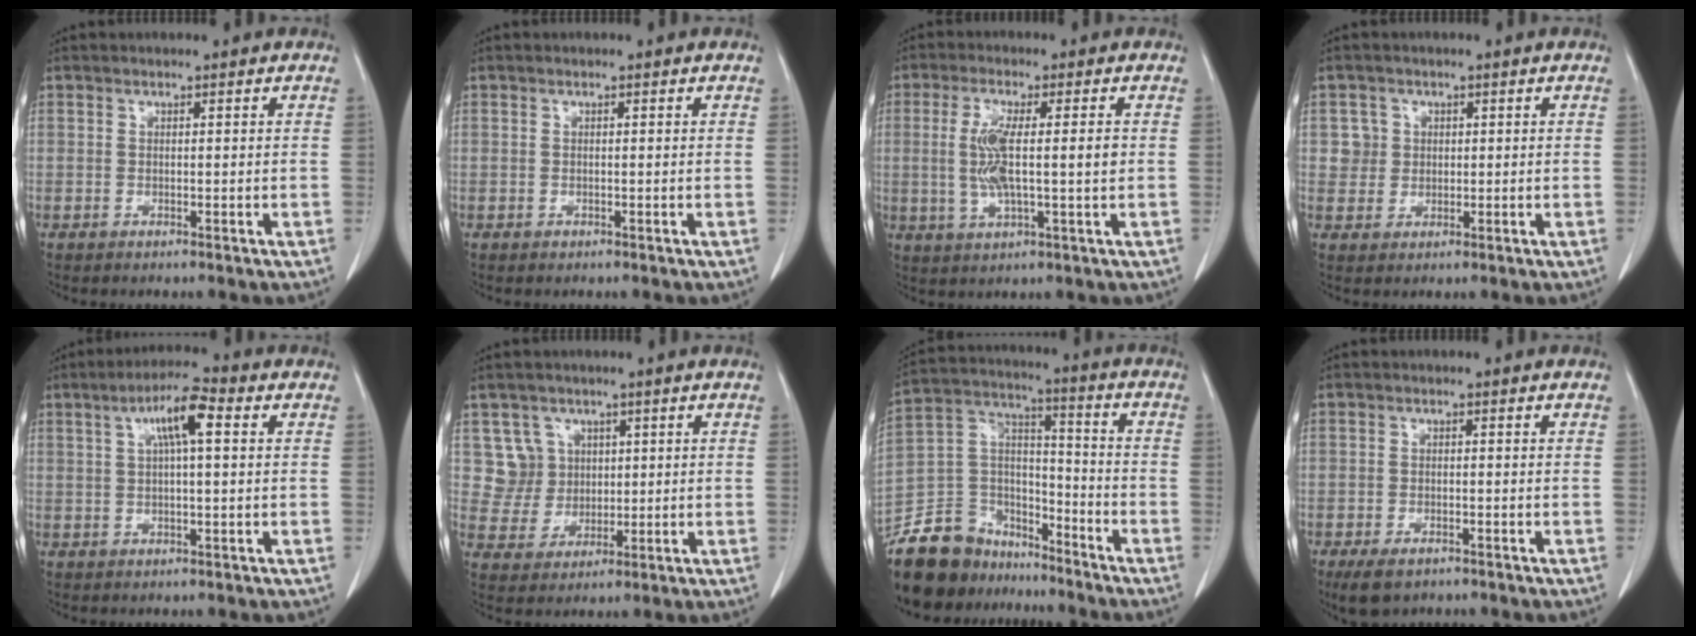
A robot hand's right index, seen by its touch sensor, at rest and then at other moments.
{"total": 0.0}
{"total": 7.9, "force": [0.4, 1.3, 7.8], "torque": [-0.154, 0.005, 0.010]}
{"total": 3.1, "force": [0.9, 3.0, -0.1], "torque": [0.018, 0.006, 0.015]}
{"total": 6.8, "force": [2.2, 1.1, 6.4], "torque": [-0.115, 0.021, 0.037]}
{"total": 5.8, "force": [2.1, 5.4, -0.1], "torque": [0.006, 0.017, 0.049]}
{"total": 16.8, "force": [-13.8, 8.7, 4.0], "torque": [-0.088, 0.058, -0.244]}
{"total": 4.4, "force": [-3.0, 2.1, 2.3], "torque": [-0.040, -0.006, -0.043]}